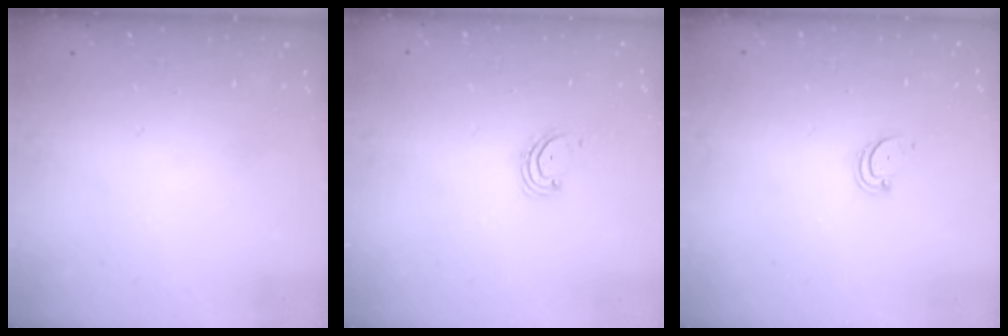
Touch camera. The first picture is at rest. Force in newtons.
{"total": 2.1, "press": 2.1, "slide": 0.3}
{"total": 1.9, "press": 1.9, "slide": 0.2}